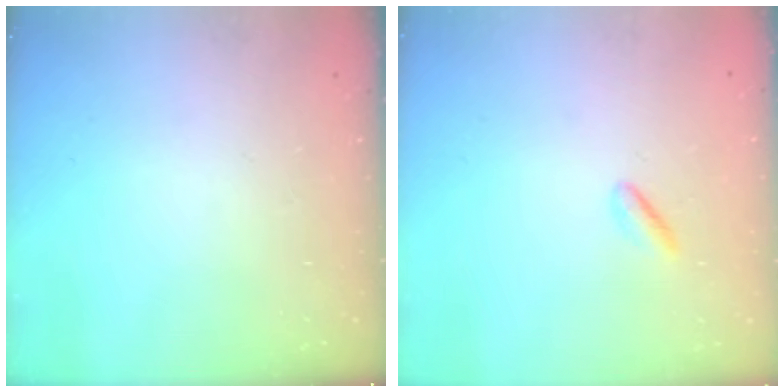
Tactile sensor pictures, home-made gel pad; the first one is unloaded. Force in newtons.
{"total": 1.0, "press": 0.7, "slide": 0.7}